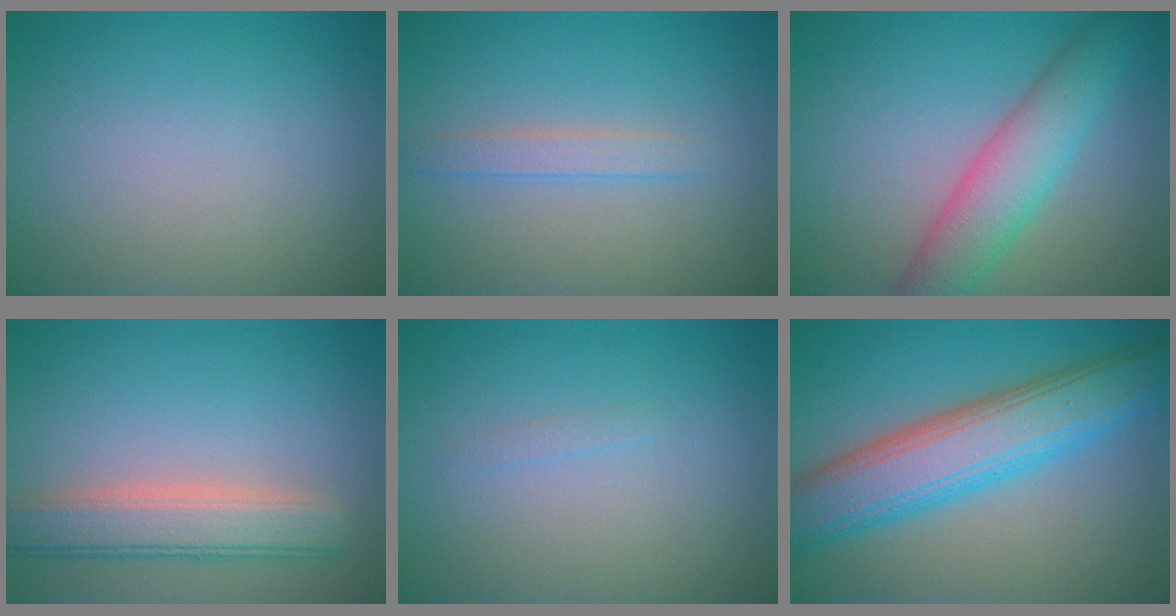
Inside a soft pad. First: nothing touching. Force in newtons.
{"total": 1.7, "press": 1.7, "slide": 0.0}
{"total": 5.6, "press": 5.6, "slide": 0.2}
{"total": 4.8, "press": 4.8, "slide": 0.6}
{"total": 0.5, "press": 0.5, "slide": 0.1}
{"total": 8.6, "press": 8.6, "slide": 0.6}